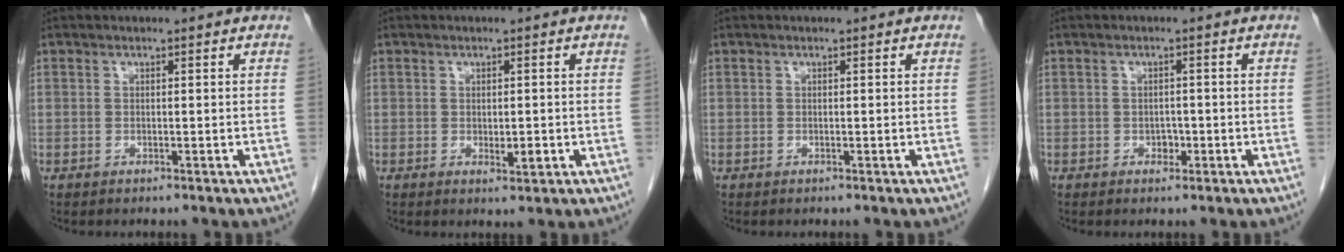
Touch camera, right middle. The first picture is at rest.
{"total": 1.9, "force": [-0.3, 0.9, 1.7], "torque": [-0.021, -0.003, -0.001]}
{"total": 0.0}
{"total": 1.4, "force": [-0.5, 1.0, 0.8], "torque": [-0.009, 0.004, -0.006]}